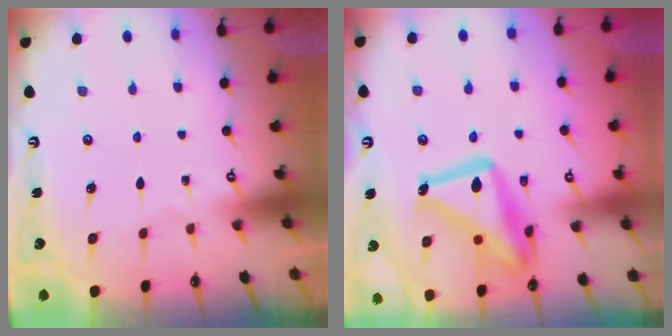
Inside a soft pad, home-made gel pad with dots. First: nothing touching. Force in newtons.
{"total": 21.1, "press": 21.0, "slide": 1.6}